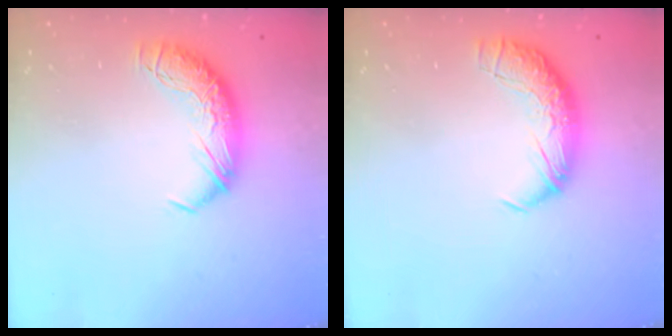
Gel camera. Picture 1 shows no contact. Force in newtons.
{"total": 2.4, "press": 1.0, "slide": 2.2}